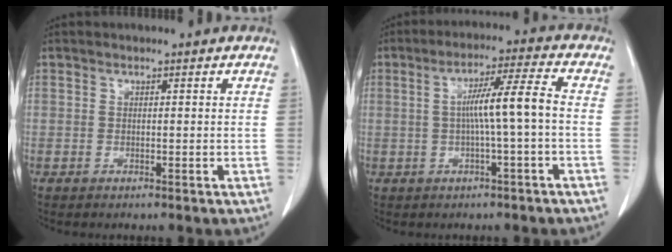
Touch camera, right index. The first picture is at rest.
{"total": 7.2, "force": [-0.5, -0.7, 7.1], "torque": [-0.125, 0.016, -0.006]}